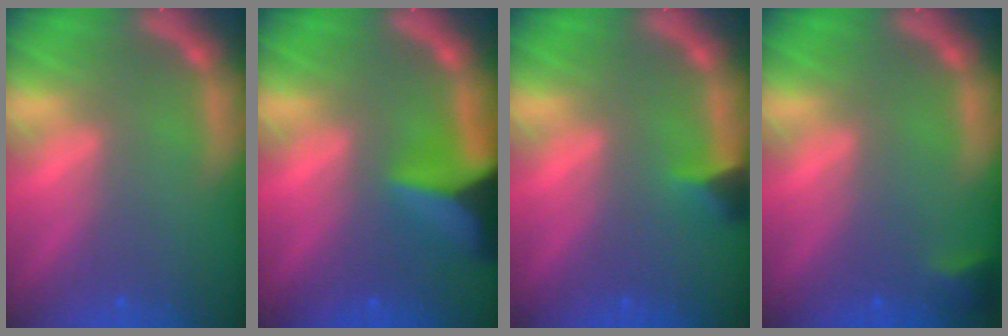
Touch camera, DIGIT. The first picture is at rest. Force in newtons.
{"total": 7.9}
{"total": 1.9}
{"total": 1.4}